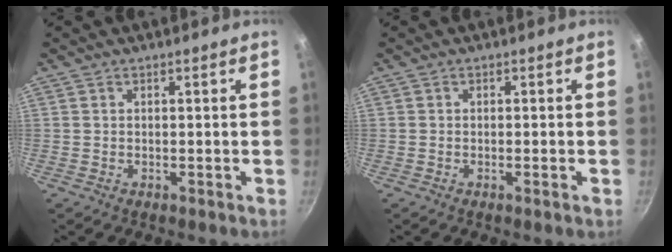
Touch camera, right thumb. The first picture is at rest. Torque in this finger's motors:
{"motor_torque": [-0.45, -0.15, -0.18, -0.11, 0.00]}